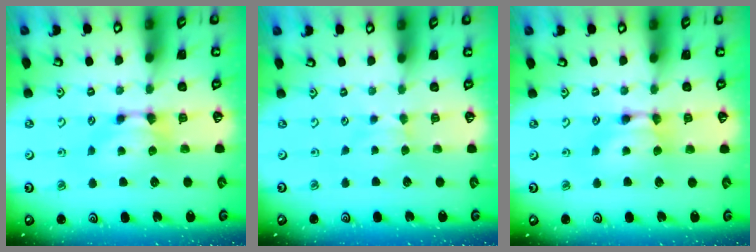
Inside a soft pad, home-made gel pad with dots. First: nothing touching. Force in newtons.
{"total": 2.7, "press": 2.6, "slide": 0.4}
{"total": 1.7, "press": 1.7, "slide": 0.2}